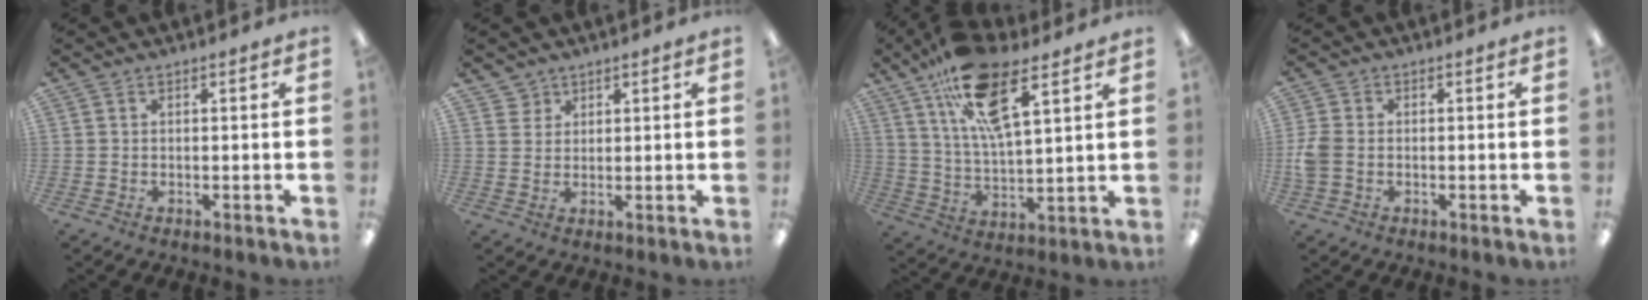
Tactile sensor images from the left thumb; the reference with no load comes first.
{"total": 3.2, "force": [2.3, 2.3, -0.1], "torque": [0.000, -0.005, 0.043]}
{"total": 16.3, "force": [10.3, 5.6, 11.3], "torque": [-0.207, -0.035, 0.177]}
{"total": 4.6, "force": [-0.6, 3.2, 3.2], "torque": [-0.075, 0.001, -0.014]}